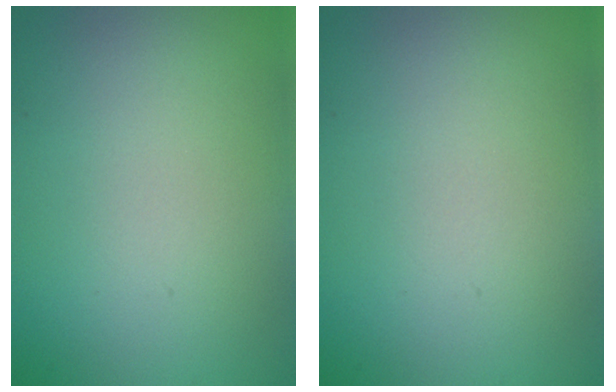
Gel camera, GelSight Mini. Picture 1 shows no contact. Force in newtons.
{"total": 0.0}